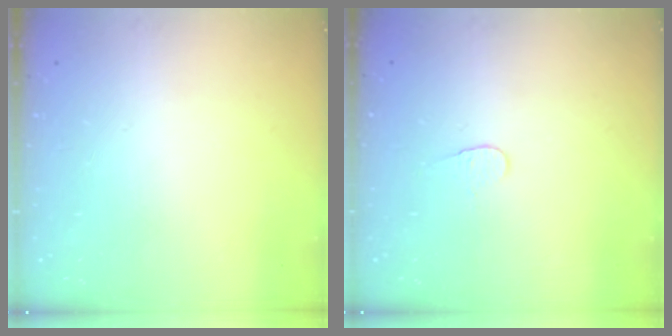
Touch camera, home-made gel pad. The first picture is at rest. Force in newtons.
{"total": 3.8, "press": 3.8, "slide": 0.3}